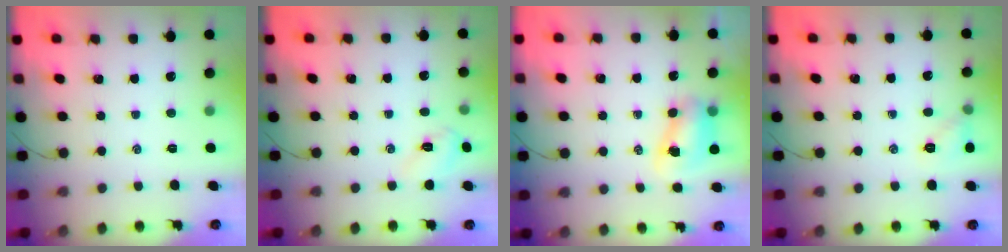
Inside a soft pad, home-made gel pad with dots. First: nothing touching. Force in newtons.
{"total": 3.5, "press": 3.4, "slide": 0.9}
{"total": 8.0, "press": 8.0, "slide": 1.1}
{"total": 6.0, "press": 5.7, "slide": 1.7}